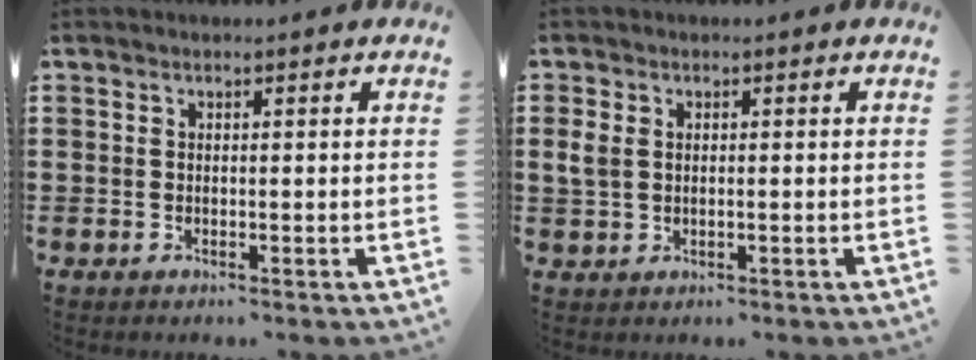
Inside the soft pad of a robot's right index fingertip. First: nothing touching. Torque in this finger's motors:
{"motor_torque": [0.51, 0.45, 0.05, 0.02]}